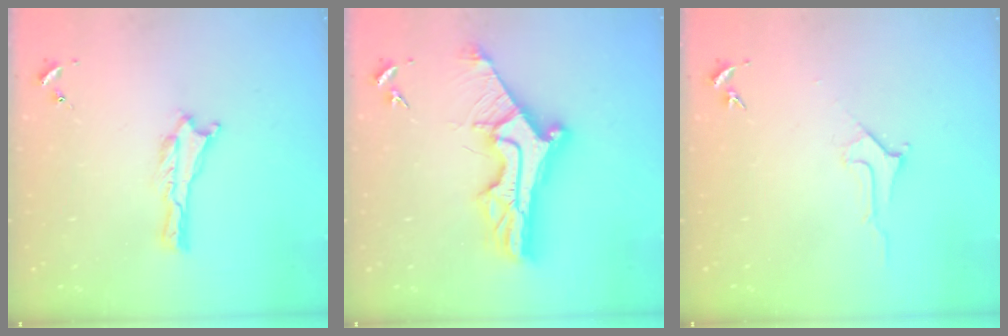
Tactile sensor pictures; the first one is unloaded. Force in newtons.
{"total": 12.7, "press": 12.6, "slide": 1.1}
{"total": 2.8, "press": 2.8, "slide": 0.4}